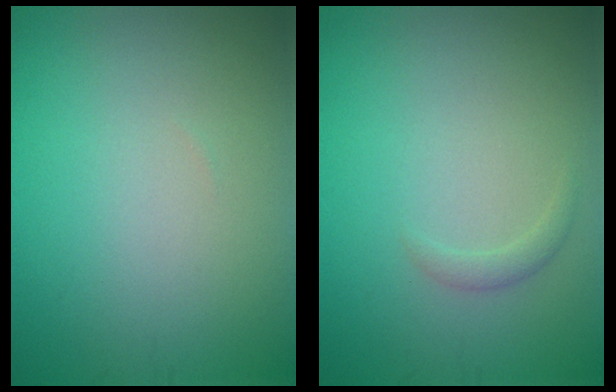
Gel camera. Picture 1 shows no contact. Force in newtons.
{"total": 0.9, "press": 0.9, "slide": 0.1}